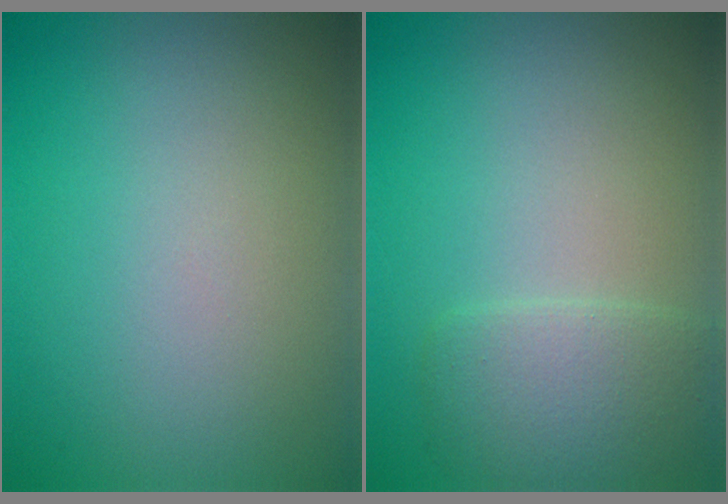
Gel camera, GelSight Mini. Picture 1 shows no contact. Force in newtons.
{"total": 3.0, "press": 3.0, "slide": 0.1}